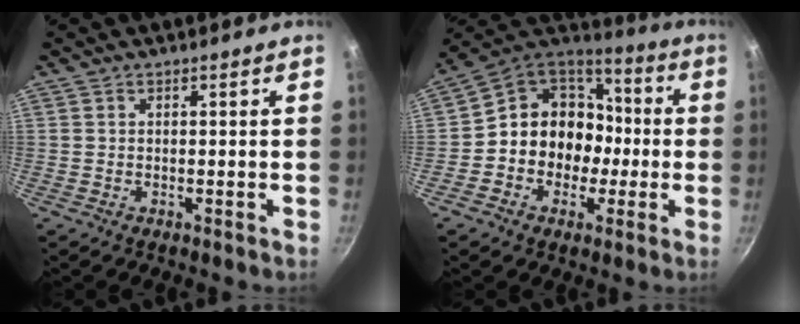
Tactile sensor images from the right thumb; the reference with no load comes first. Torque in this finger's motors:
{"motor_torque": [-0.27, 0.90, 0.28, 0.17, 0.28]}